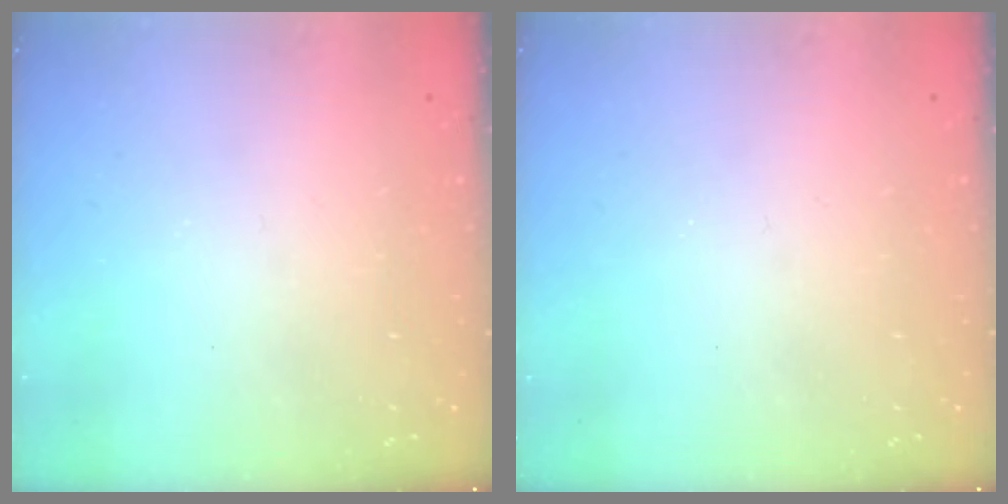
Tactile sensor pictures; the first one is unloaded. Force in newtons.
{"total": 0.0}